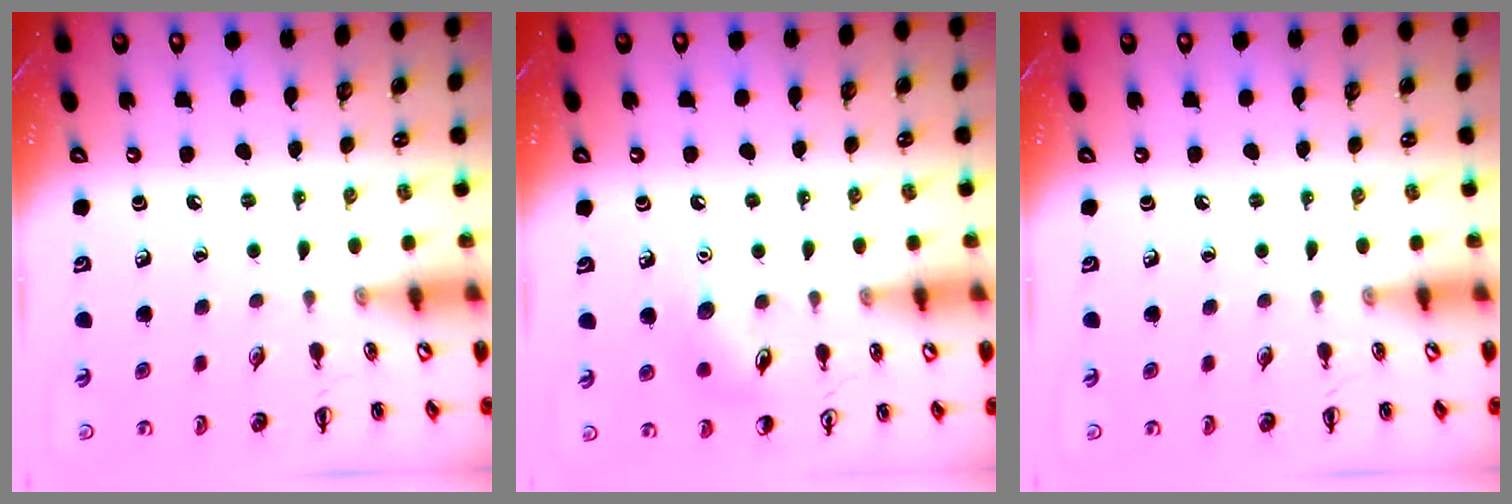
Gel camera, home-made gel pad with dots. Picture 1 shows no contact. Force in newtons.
{"total": 7.4, "press": 7.3, "slide": 0.9}
{"total": 0.0}